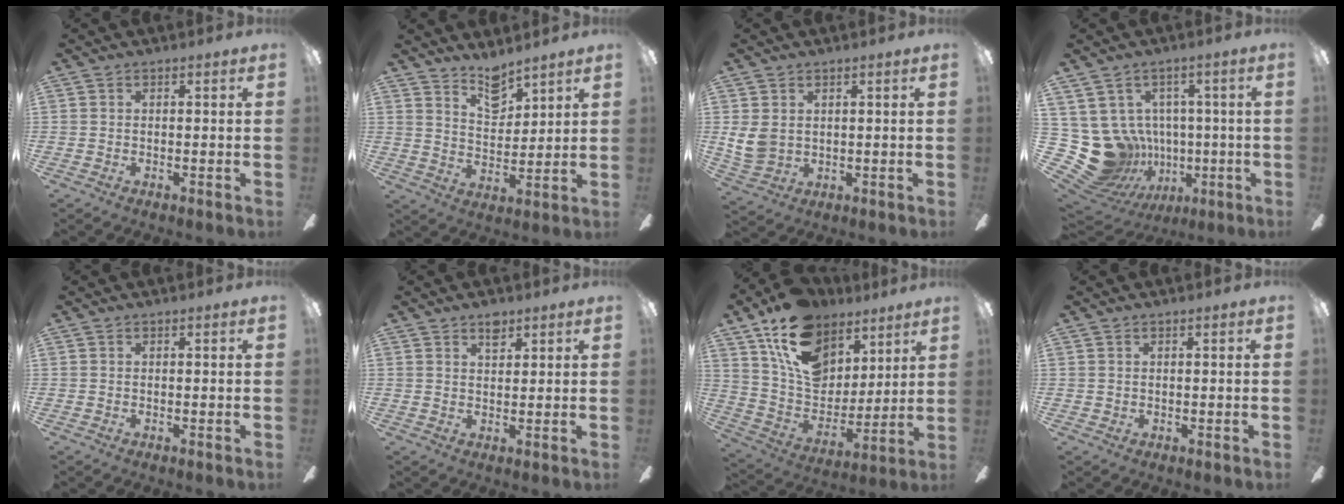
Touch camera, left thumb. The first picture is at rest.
{"total": 8.1, "force": [6.9, 3.2, 2.8], "torque": [-0.036, -0.043, 0.121]}
{"total": 5.7, "force": [2.2, 4.3, 3.0], "torque": [-0.083, -0.004, 0.044]}
{"total": 15.7, "force": [-0.9, 14.4, 6.1], "torque": [-0.168, -0.018, 0.019]}
{"total": 0.0}
{"total": 3.6, "force": [2.7, 1.7, 1.8], "torque": [-0.016, -0.010, 0.044]}
{"total": 19.5, "force": [12.0, 12.3, 9.4], "torque": [-0.169, -0.056, 0.223]}
{"total": 0.8, "force": [0.5, 0.6, 0.3], "torque": [-0.007, 0.004, 0.009]}